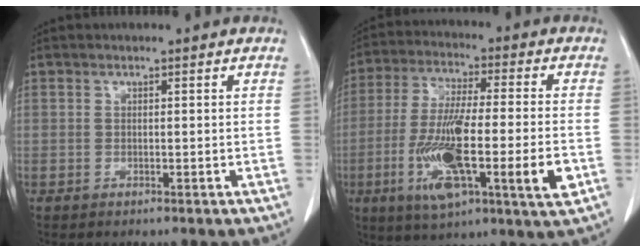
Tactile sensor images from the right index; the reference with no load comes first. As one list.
[{"total": 17.9, "force": [-4.9, 2.1, 17.0], "torque": [-0.304, -0.021, -0.082]}]